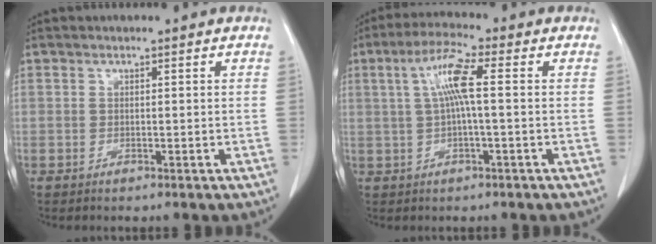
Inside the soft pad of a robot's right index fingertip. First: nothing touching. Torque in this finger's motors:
{"motor_torque": [0.70, -0.07, 0.44, 0.08]}